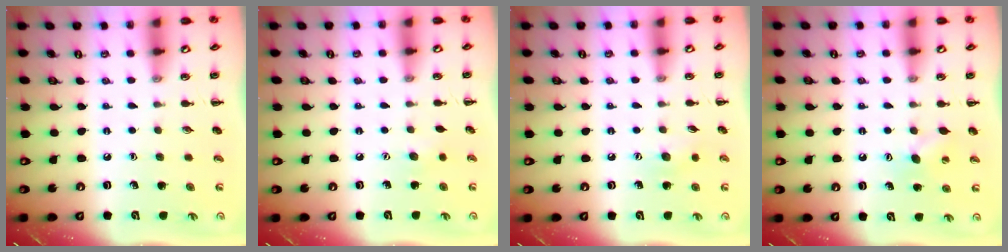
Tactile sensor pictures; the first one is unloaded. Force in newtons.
{"total": 2.9, "press": 2.8, "slide": 0.7}
{"total": 6.0, "press": 5.8, "slide": 1.4}
{"total": 6.7, "press": 6.4, "slide": 1.9}